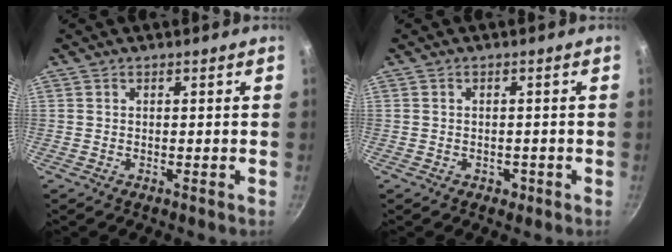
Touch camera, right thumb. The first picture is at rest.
{"total": 1.5, "force": [-0.7, 1.3, 0.6], "torque": [-0.002, 0.008, -0.002]}